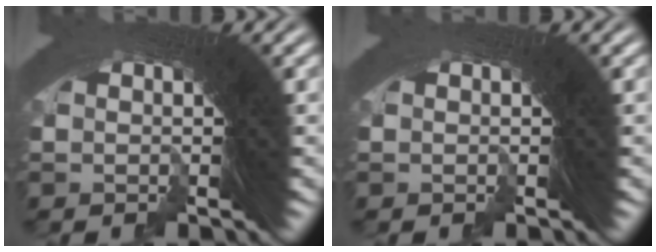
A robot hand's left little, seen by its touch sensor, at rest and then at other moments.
{"total": 0.0}